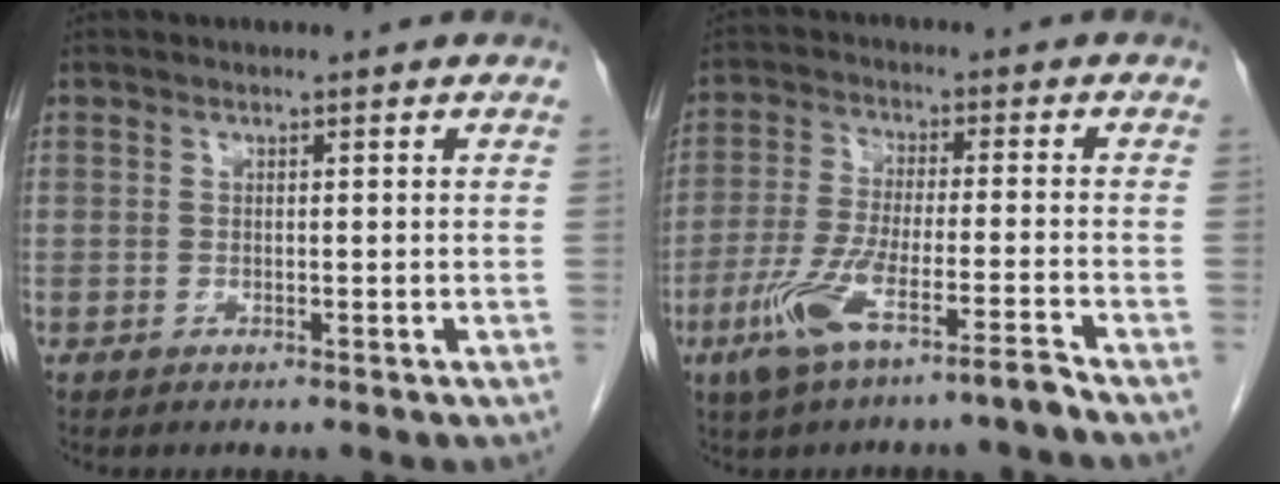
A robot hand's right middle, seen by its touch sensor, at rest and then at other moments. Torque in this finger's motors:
{"motor_torque": [0.26, -0.66, 0.16, 0.06]}